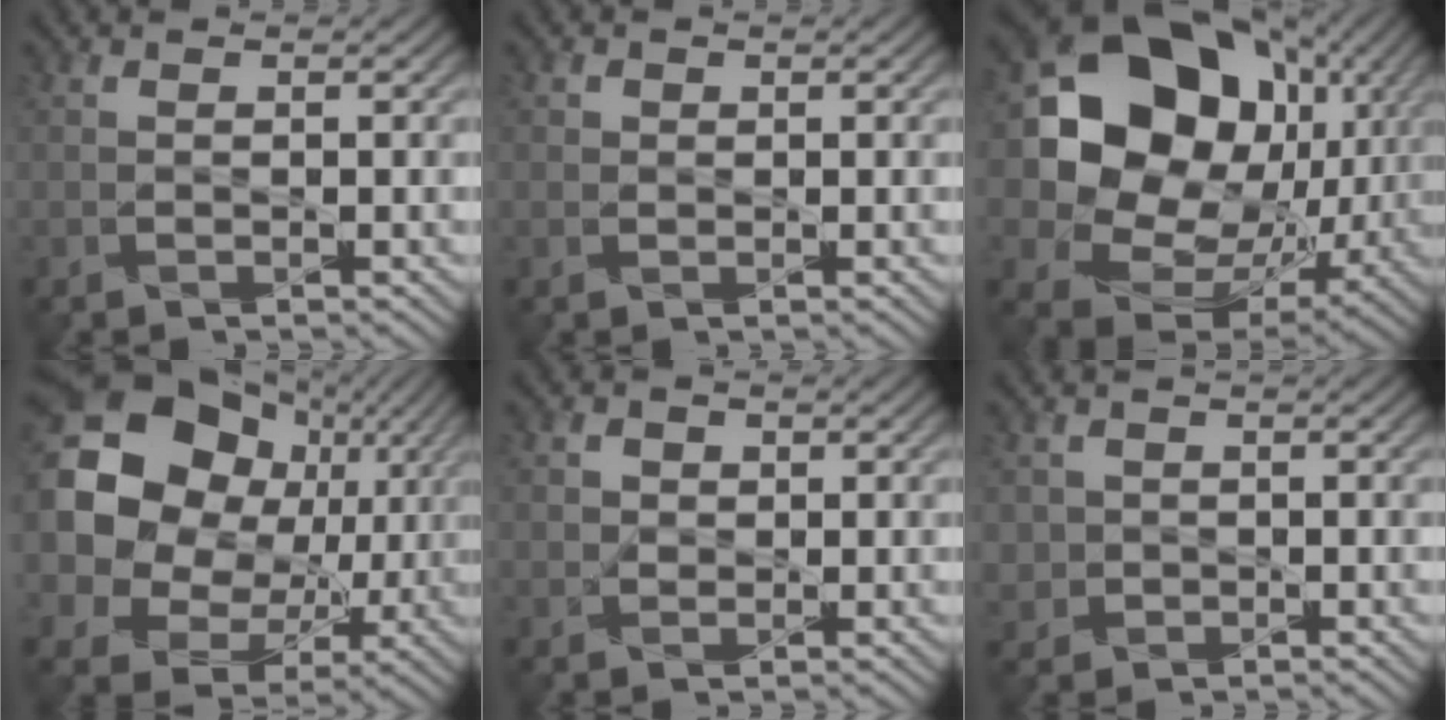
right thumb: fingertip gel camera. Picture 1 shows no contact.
{"total": 0.9, "force": [0.2, 0.8, 0.2], "torque": [-0.004, -0.003, 0.003]}
{"total": 22.3, "force": [4.9, 18.2, 11.9], "torque": [-0.316, 0.008, 0.116]}
{"total": 22.8, "force": [5.9, 19.2, 10.8], "torque": [-0.297, 0.028, 0.113]}
{"total": 1.8, "force": [0.3, 1.7, 0.6], "torque": [-0.014, -0.006, 0.001]}
{"total": 2.2, "force": [-0.1, 2.2, 0.1], "torque": [-0.008, -0.008, -0.004]}